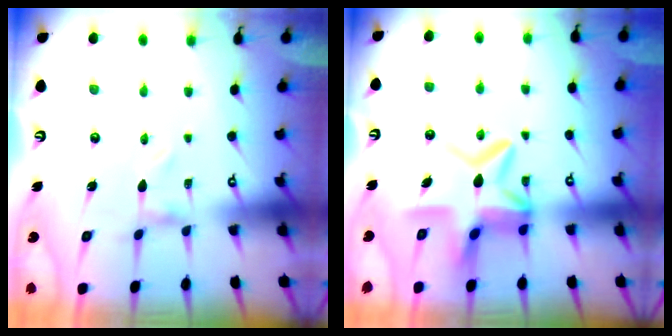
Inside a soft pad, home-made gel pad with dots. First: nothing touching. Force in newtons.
{"total": 12.7, "press": 12.7, "slide": 1.2}